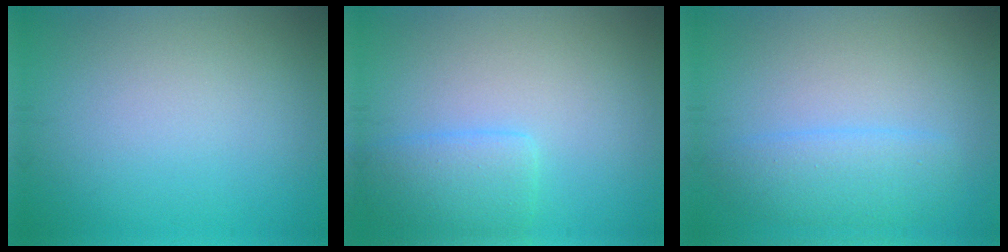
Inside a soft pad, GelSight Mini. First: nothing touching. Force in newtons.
{"total": 2.9, "press": 2.9, "slide": 0.1}
{"total": 2.9, "press": 2.9, "slide": 0.2}